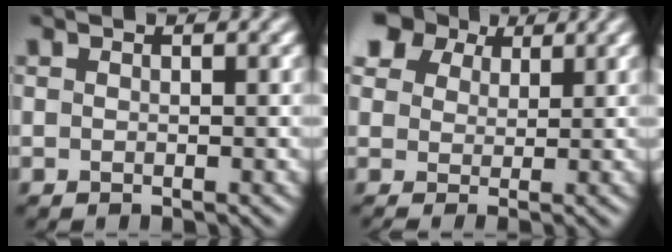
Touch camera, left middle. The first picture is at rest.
{"total": 4.8, "force": [3.0, 3.1, 2.0], "torque": [-0.044, 0.007, 0.044]}